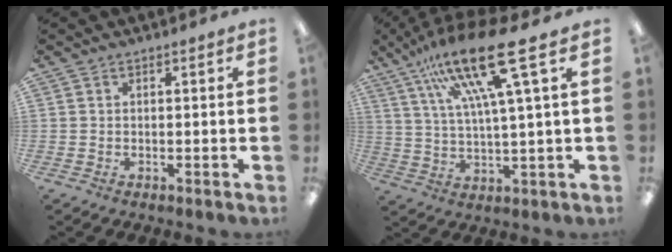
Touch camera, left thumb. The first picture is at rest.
{"total": 19.3, "force": [11.0, 3.1, 15.6], "torque": [-0.295, -0.046, 0.168]}